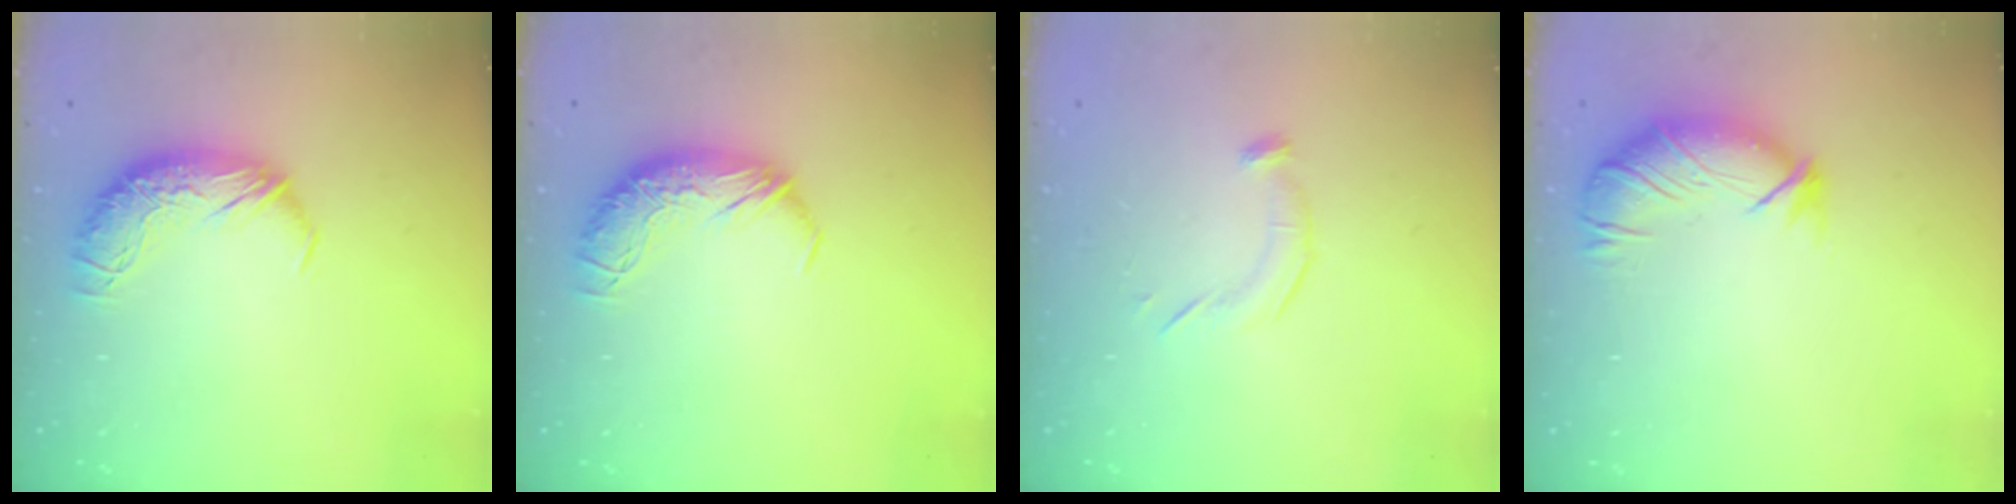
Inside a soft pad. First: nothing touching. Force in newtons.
{"total": 0.0}
{"total": 5.4, "press": 5.4, "slide": 0.7}
{"total": 2.8, "press": 2.4, "slide": 1.4}